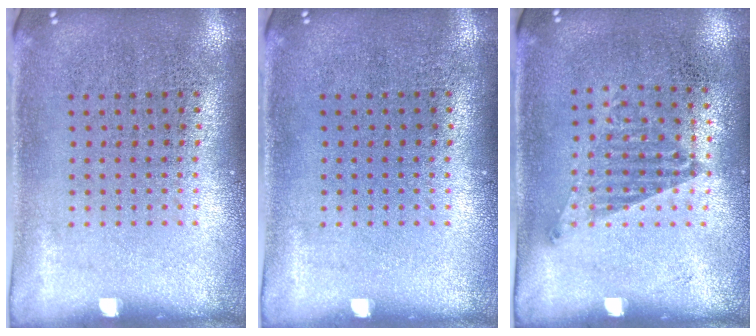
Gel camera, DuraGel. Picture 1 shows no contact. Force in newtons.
{"total": 0.0}
{"total": 1.0, "press": 0.8, "slide": 0.7}